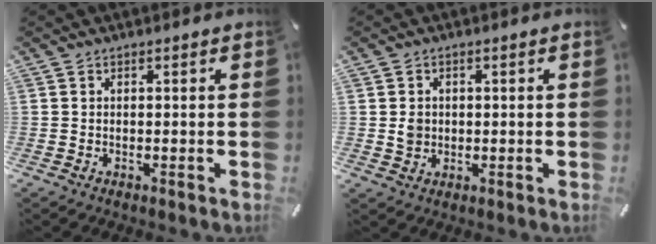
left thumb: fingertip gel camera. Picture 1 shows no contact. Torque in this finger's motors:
{"motor_torque": [0.25, -0.32, 0.16, -0.16, 0.01]}